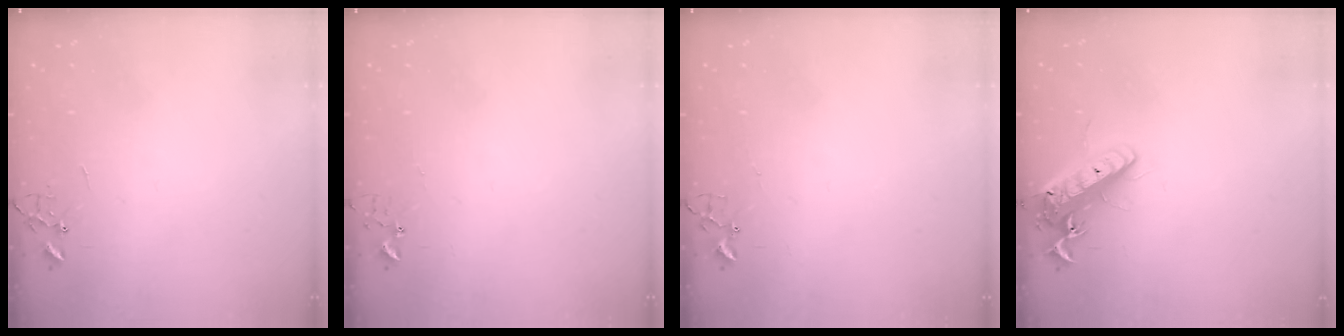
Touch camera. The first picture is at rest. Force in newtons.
{"total": 2.9, "press": 2.9, "slide": 0.4}
{"total": 2.4, "press": 2.4, "slide": 0.3}
{"total": 14.3, "press": 14.0, "slide": 3.0}